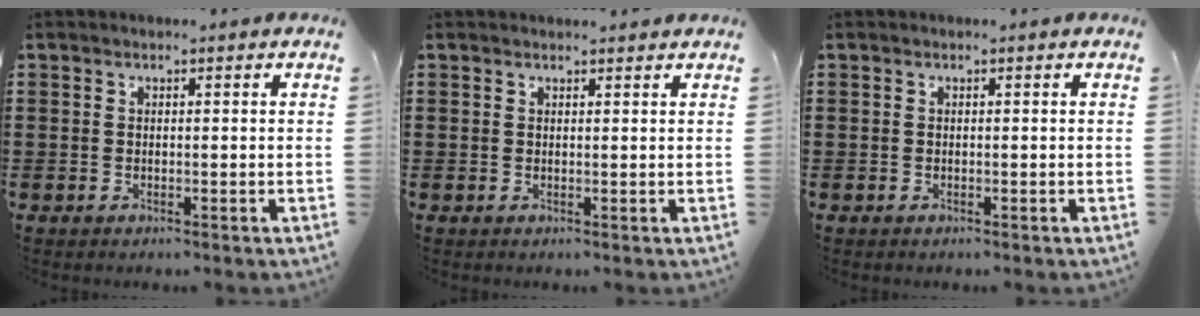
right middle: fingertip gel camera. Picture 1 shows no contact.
{"total": 0.7, "force": [0.7, 0.1, 0.1], "torque": [0.003, -0.004, 0.012]}
{"total": 0.0}